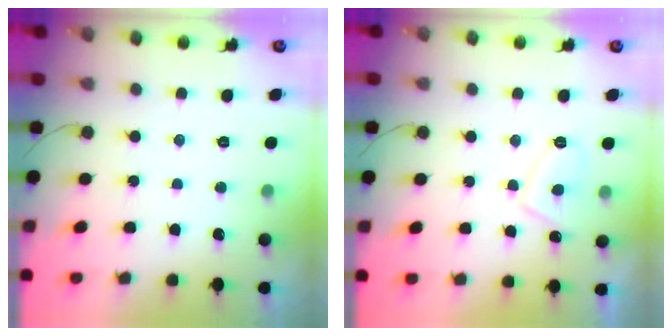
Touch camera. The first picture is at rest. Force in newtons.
{"total": 4.7, "press": 4.5, "slide": 1.1}